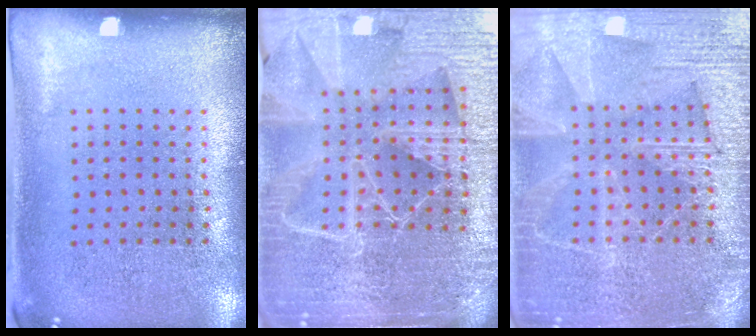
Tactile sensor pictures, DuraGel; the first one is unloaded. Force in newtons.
{"total": 6.3, "press": 5.5, "slide": 3.1}
{"total": 6.1, "press": 6.0, "slide": 0.8}